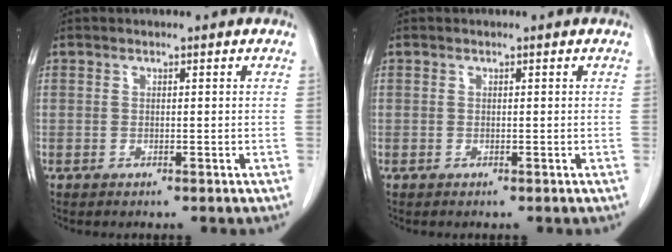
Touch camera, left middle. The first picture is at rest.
{"total": 0.0}